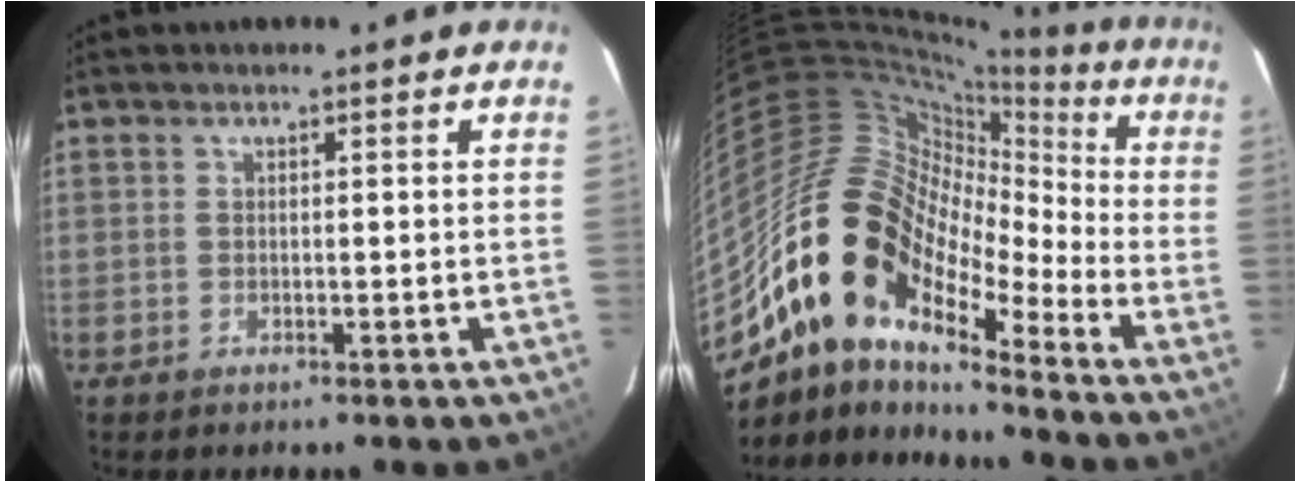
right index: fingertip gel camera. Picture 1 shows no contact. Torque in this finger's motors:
{"motor_torque": [0.90, -0.77, 1.00, 0.16]}